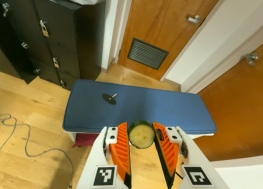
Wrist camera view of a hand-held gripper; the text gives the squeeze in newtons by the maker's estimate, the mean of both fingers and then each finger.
{"total": 8.1, "left": 8.3, "right": 8.0}